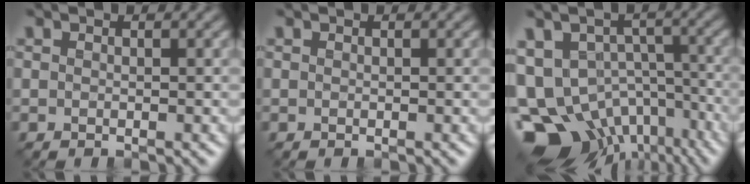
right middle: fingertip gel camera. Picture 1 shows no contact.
{"total": 0.0}
{"total": 16.2, "force": [-8.0, 11.3, 8.2], "torque": [-0.167, -0.039, -0.095]}